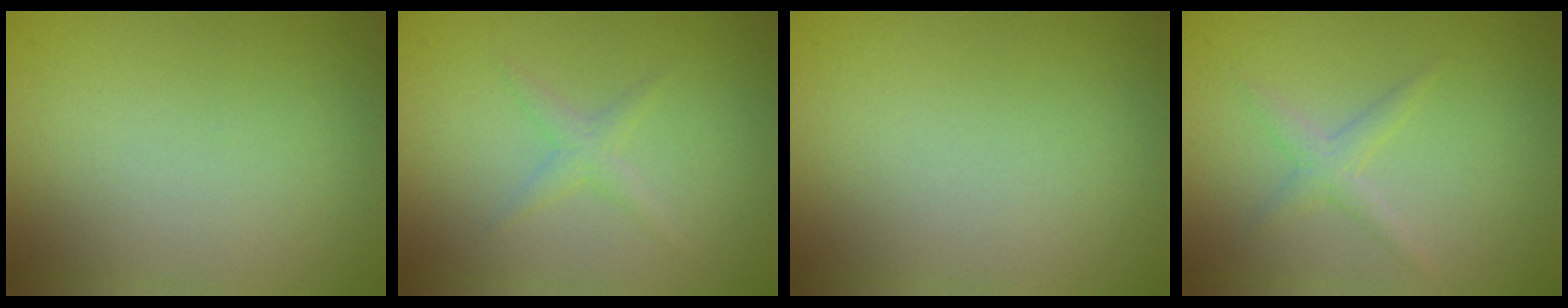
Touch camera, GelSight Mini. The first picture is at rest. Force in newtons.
{"total": 1.3, "press": 1.3, "slide": 0.1}
{"total": 0.0}
{"total": 1.5, "press": 1.5, "slide": 0.1}